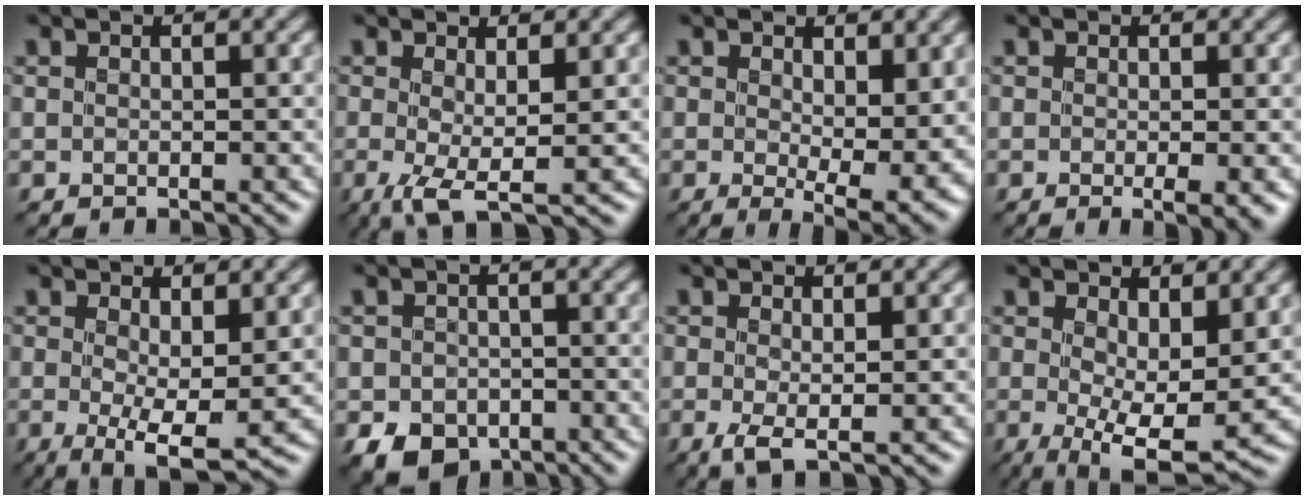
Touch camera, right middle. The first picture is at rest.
{"total": 3.5, "force": [-0.3, 0.8, 3.4], "torque": [-0.066, -0.008, -0.008]}
{"total": 7.0, "force": [1.2, 2.8, 6.3], "torque": [-0.090, -0.021, 0.024]}
{"total": 2.1, "force": [-0.3, 0.2, 2.1], "torque": [-0.027, -0.006, -0.003]}
{"total": 5.4, "force": [-0.1, 1.5, 5.2], "torque": [-0.088, -0.015, 0.001]}
{"total": 4.6, "force": [-2.4, 3.2, 2.2], "torque": [-0.040, -0.015, -0.042]}
{"total": 1.8, "force": [-0.2, 0.3, 1.8], "torque": [-0.038, -0.006, -0.006]}
{"total": 7.2, "force": [0.4, 2.6, 6.7], "torque": [-0.109, -0.018, 0.008]}